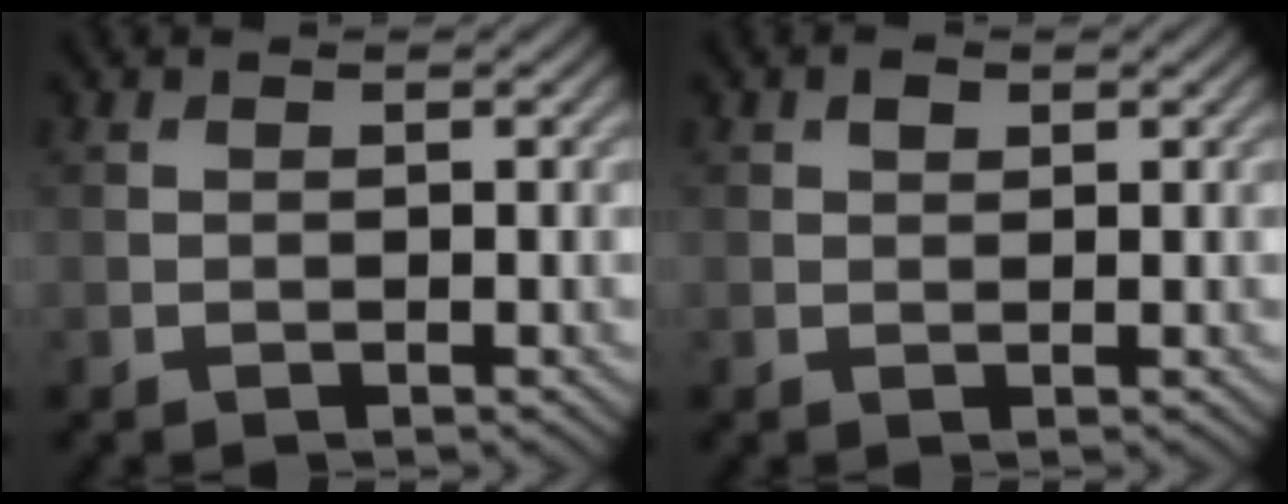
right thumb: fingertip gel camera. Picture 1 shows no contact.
{"total": 1.1, "force": [0.6, 0.7, 0.6], "torque": [-0.012, 0.001, 0.011]}